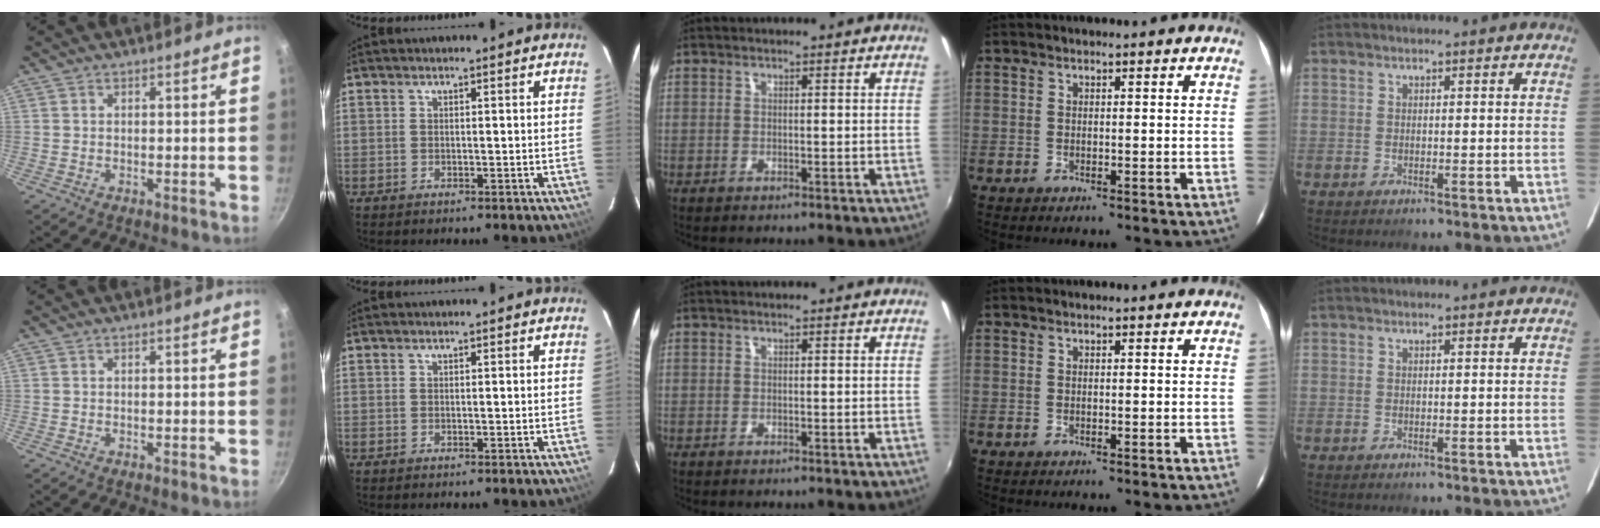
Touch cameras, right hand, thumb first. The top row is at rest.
{}